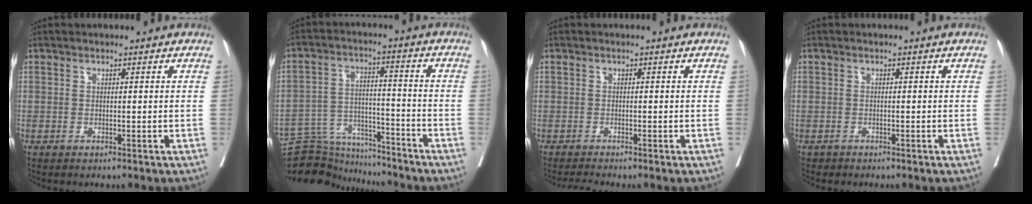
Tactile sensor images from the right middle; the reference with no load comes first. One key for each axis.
{"total": 11.7, "fx": -11.4, "fy": 2.4, "fz": 0.6, "tx": -0.015, "ty": 0.037, "tz": -0.190}
{"total": 1.0, "fx": -1.0, "fy": -0.4, "fz": 0.1, "tx": -0.008, "ty": -0.007, "tz": -0.018}
{"total": 0.9, "fx": -0.7, "fy": 0.4, "fz": 0.1, "tx": -0.011, "ty": -0.001, "tz": -0.016}